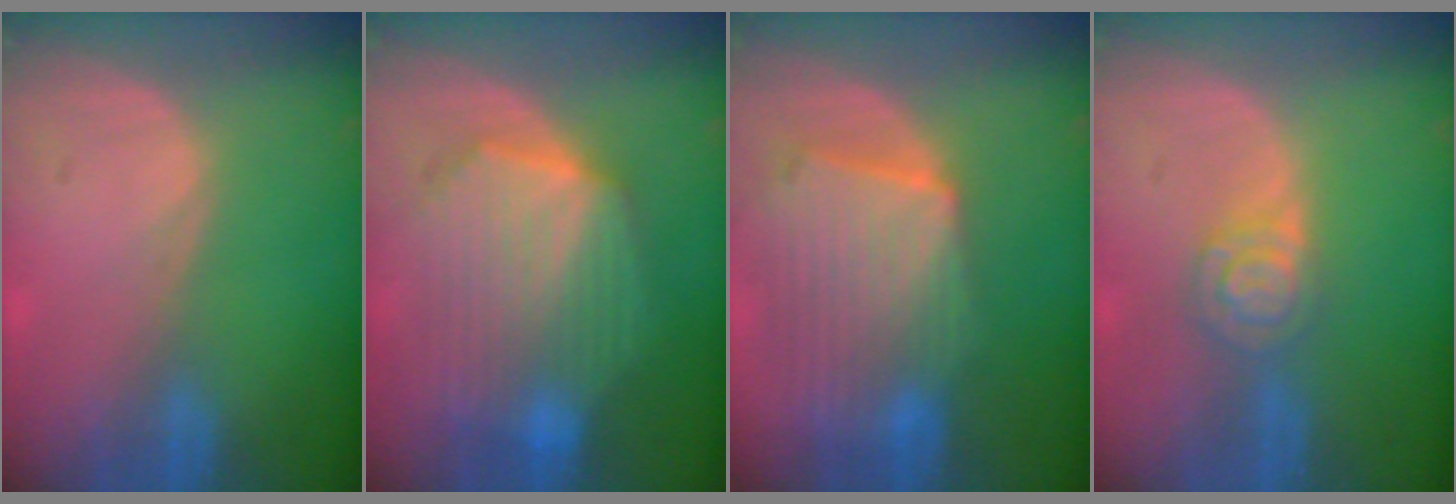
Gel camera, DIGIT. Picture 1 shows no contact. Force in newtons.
{"total": 10.8, "press": 10.8, "slide": 0.8}
{"total": 10.7, "press": 9.3, "slide": 5.4}
{"total": 4.7, "press": 4.2, "slide": 2.1}